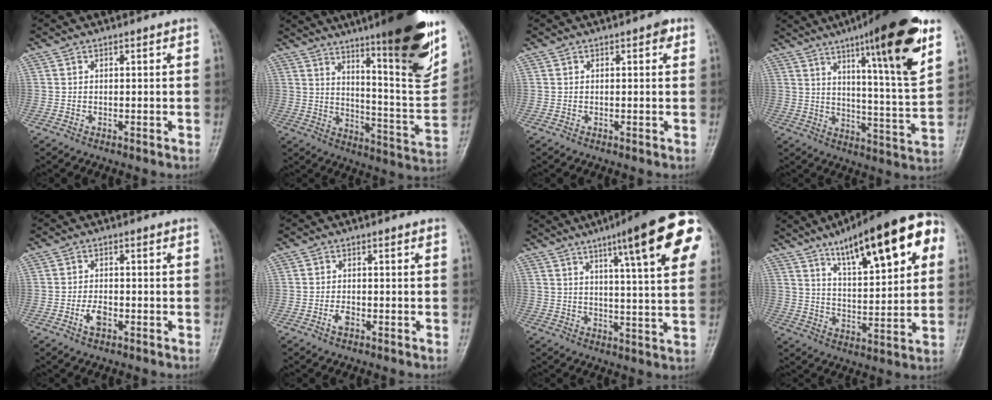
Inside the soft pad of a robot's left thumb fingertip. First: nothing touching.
{"total": 23.7, "force": [14.2, 3.4, 18.6], "torque": [-0.238, -0.070, 0.215]}
{"total": 1.5, "force": [0.6, 0.8, 1.2], "torque": [-0.008, 0.002, 0.005]}
{"total": 20.5, "force": [11.0, 2.6, 17.1], "torque": [-0.227, -0.051, 0.162]}
{"total": 3.3, "force": [-1.4, 1.7, 2.4], "torque": [-0.045, 0.007, -0.028]}
{"total": 2.0, "force": [-1.0, 1.0, 1.4], "torque": [-0.027, 0.004, -0.020]}
{"total": 19.8, "force": [9.0, 3.1, 17.4], "torque": [-0.218, -0.015, 0.115]}
{"total": 21.5, "force": [10.4, 6.7, 17.6], "torque": [-0.222, -0.016, 0.155]}